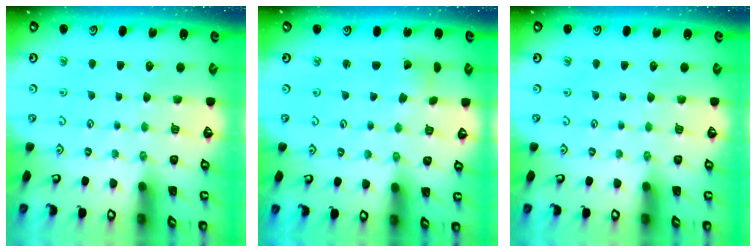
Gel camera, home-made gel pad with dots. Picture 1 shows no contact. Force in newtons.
{"total": 2.7, "press": 2.7, "slide": 0.2}
{"total": 0.0}